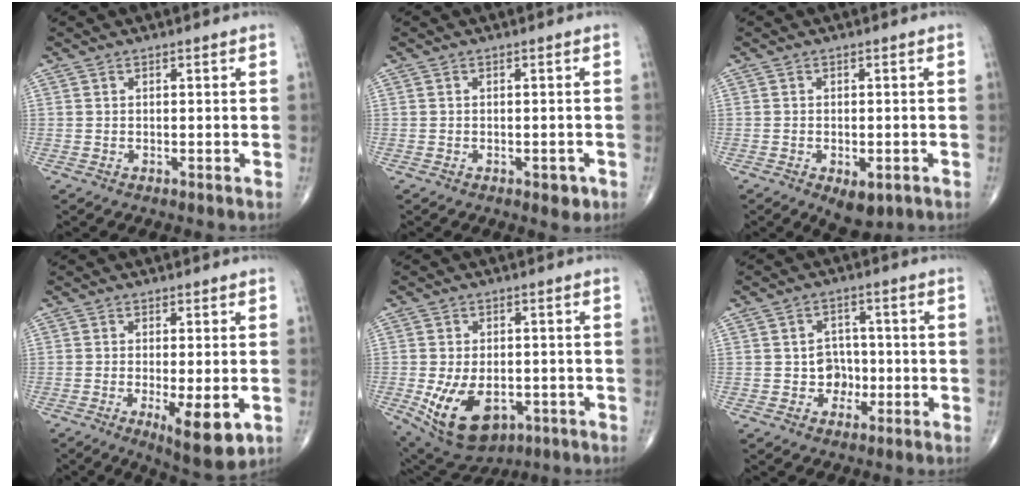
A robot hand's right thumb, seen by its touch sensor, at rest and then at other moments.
{"total": 2.3, "force": [-1.1, 1.2, 1.6], "torque": [-0.009, 0.001, -0.012]}
{"total": 5.1, "force": [-2.2, 2.6, 3.7], "torque": [-0.050, 0.002, -0.023]}
{"total": 9.0, "force": [-2.8, 2.6, 8.1], "torque": [-0.119, -0.020, -0.038]}
{"total": 13.3, "force": [-3.9, 8.2, 9.7], "torque": [-0.161, 0.002, -0.043]}
{"total": 5.2, "force": [-1.1, 4.6, 2.3], "torque": [0.005, 0.014, -0.022]}